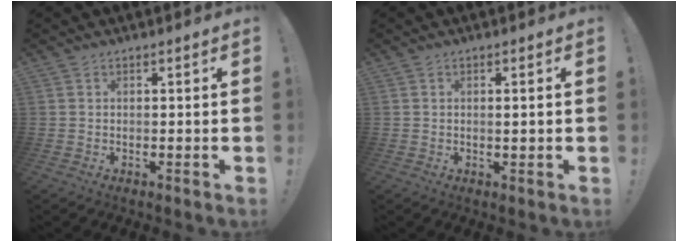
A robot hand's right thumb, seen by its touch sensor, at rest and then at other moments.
{"total": 1.6, "force": [0.1, 0.0, 1.6], "torque": [-0.017, -0.007, -0.002]}